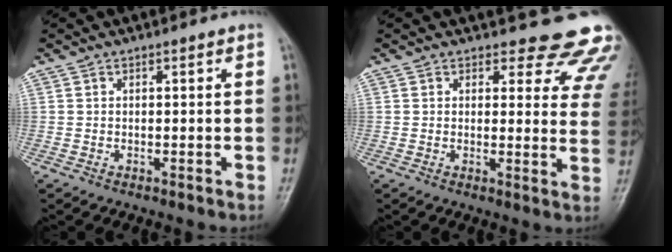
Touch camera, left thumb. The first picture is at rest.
{"total": 13.2, "force": [12.0, 4.7, 2.9], "torque": [0.022, -0.096, 0.105]}